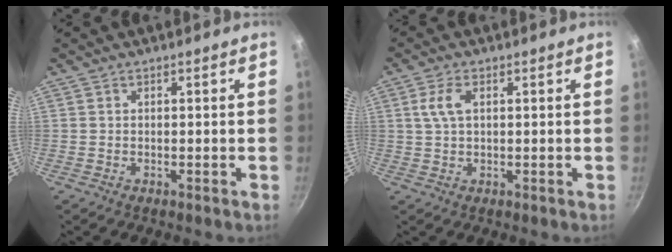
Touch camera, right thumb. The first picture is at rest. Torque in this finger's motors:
{"motor_torque": [-0.15, 0.30, 0.36, -0.26, 0.02]}